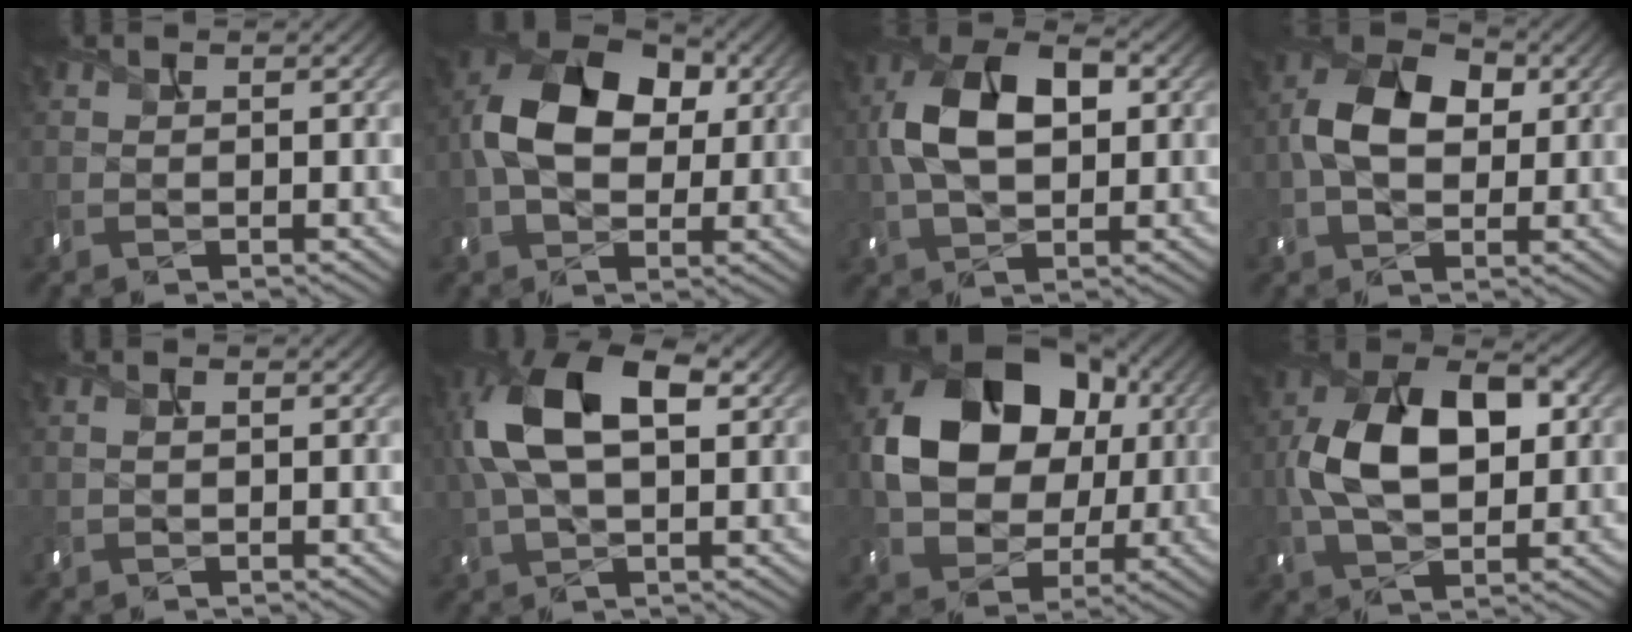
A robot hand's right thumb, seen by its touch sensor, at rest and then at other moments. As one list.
[{"total": 12.9, "force": [1.5, 8.4, 9.7], "torque": [-0.200, 0.019, 0.017]}, {"total": 10.9, "force": [1.4, 6.5, 8.6], "torque": [-0.184, 0.012, 0.017]}, {"total": 9.4, "force": [1.0, 6.1, 7.1], "torque": [-0.149, 0.013, 0.008]}, {"total": 1.0, "force": [0.2, 0.5, 0.8], "torque": [-0.015, -0.004, 0.004]}, {"total": 13.1, "force": [3.4, 7.0, 10.5], "torque": [-0.240, 0.016, 0.056]}, {"total": 14.4, "force": [2.1, 11.1, 8.9], "torque": [-0.151, 0.005, 0.034]}, {"total": 12.8, "force": [1.0, 7.6, 10.3], "torque": [-0.195, 0.017, 0.008]}]